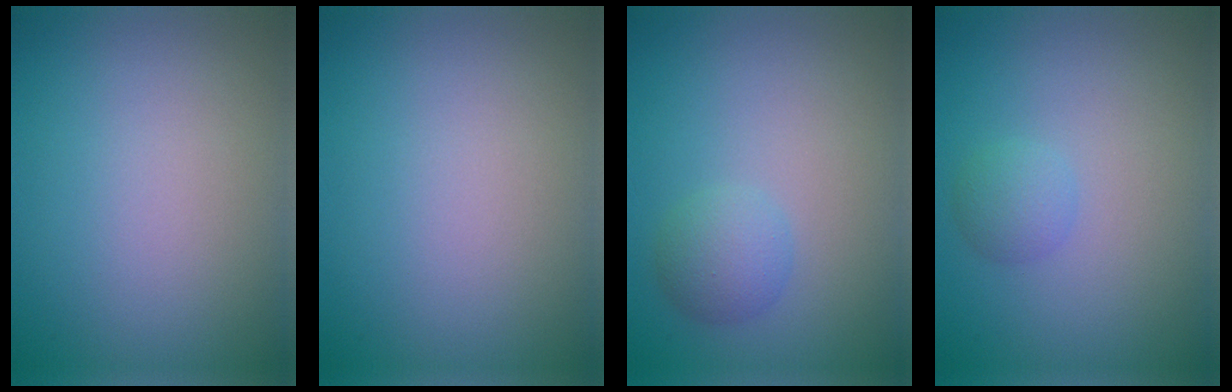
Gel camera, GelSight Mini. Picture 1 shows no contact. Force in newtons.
{"total": 0.0}
{"total": 2.2, "press": 2.2, "slide": 0.1}
{"total": 1.5, "press": 1.5, "slide": 0.0}